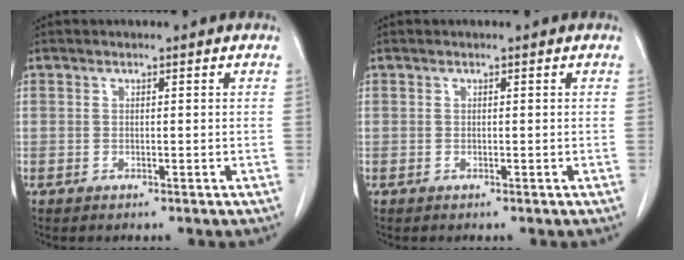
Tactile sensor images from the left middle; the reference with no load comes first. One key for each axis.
{"total": 0.0}